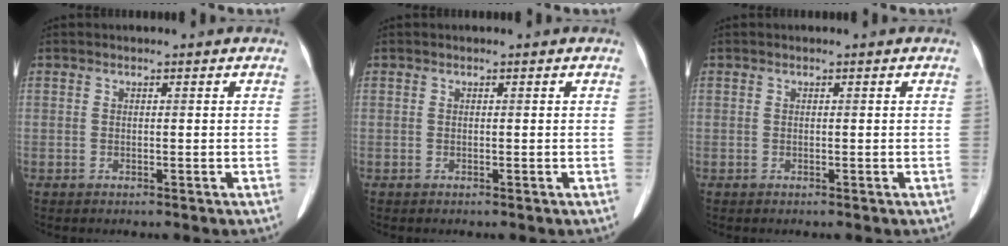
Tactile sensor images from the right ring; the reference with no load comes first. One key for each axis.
{"total": 0.0}
{"total": 0.0}